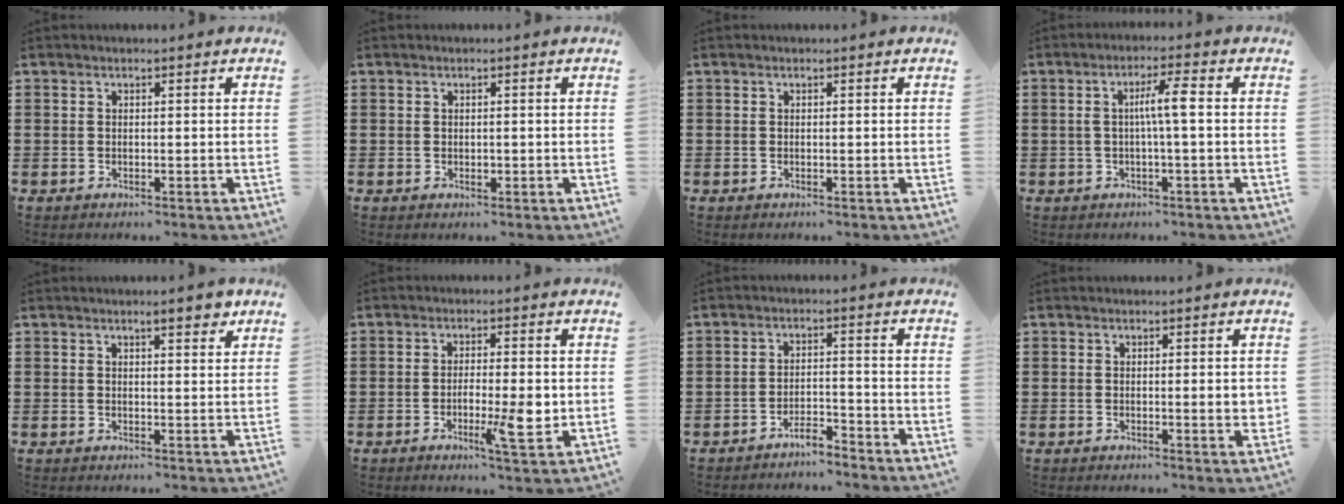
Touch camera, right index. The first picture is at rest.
{"total": 0.6, "force": [0.0, 0.4, 0.5], "torque": [-0.010, 0.002, -0.001]}
{"total": 0.0}
{"total": 4.4, "force": [0.0, 0.2, 4.4], "torque": [-0.082, 0.003, -0.006]}
{"total": 3.3, "force": [2.3, 0.7, 2.3], "torque": [-0.033, 0.000, 0.036]}
{"total": 6.8, "force": [-1.4, 1.5, 6.4], "torque": [-0.105, -0.009, -0.023]}
{"total": 3.2, "force": [-3.1, 0.2, 0.7], "torque": [-0.018, 0.001, -0.063]}
{"total": 2.2, "force": [0.1, 0.4, 2.2], "torque": [-0.040, -0.001, 0.002]}